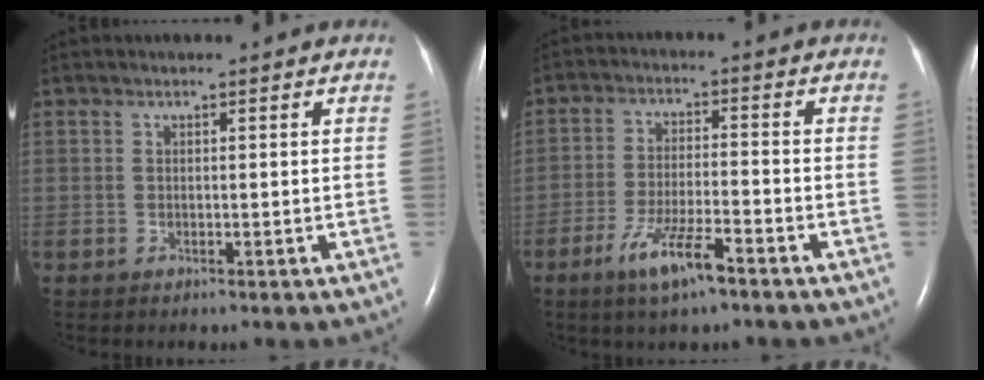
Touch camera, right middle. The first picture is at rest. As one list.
[{"total": 7.3, "force": [-4.7, 0.8, 5.6], "torque": [-0.115, -0.010, -0.083]}]